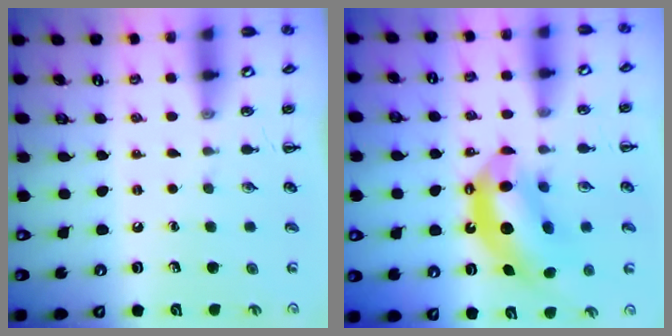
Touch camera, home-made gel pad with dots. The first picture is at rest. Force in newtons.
{"total": 13.8, "press": 13.3, "slide": 3.7}